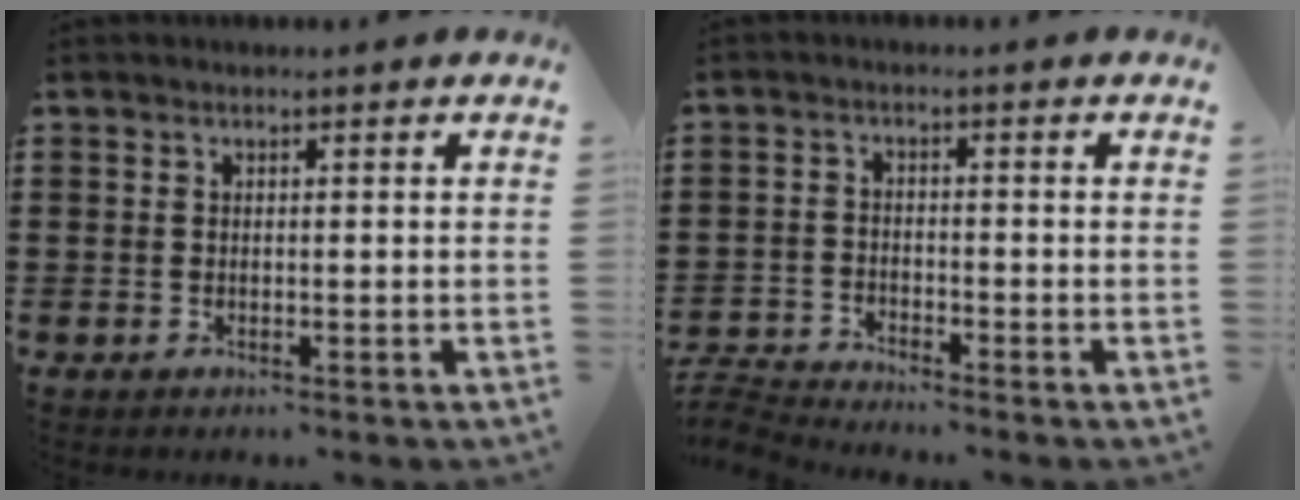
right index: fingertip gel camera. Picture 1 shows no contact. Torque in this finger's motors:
{"motor_torque": [-2.14, 0.00, -1.05, -0.21]}